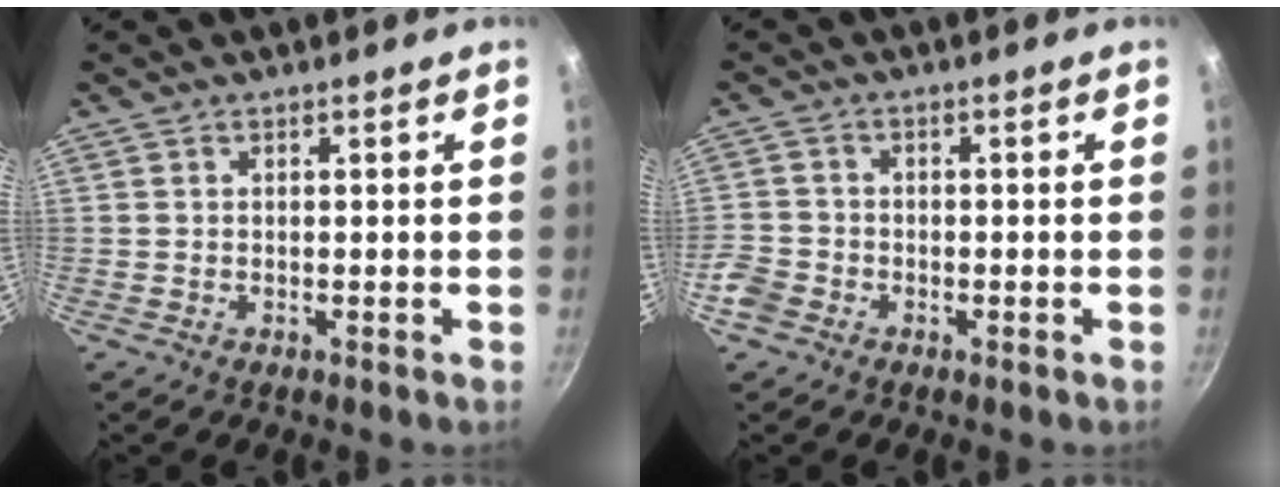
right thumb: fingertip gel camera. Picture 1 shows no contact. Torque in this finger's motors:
{"motor_torque": [1.30, 1.00, 0.41, 0.01, 0.08]}